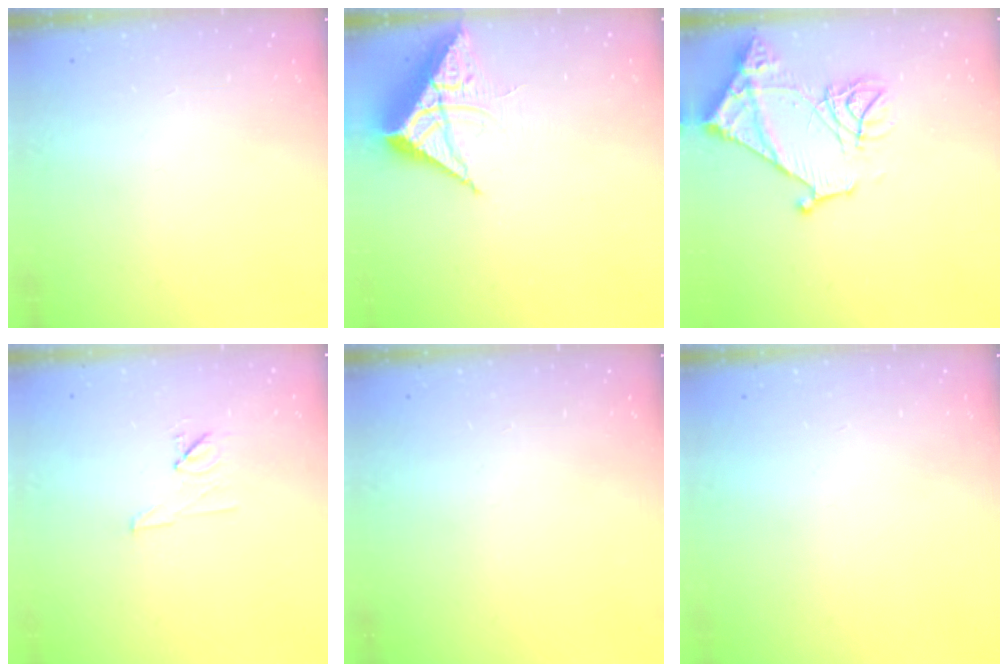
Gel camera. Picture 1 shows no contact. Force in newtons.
{"total": 7.7, "press": 7.7, "slide": 0.5}
{"total": 13.5, "press": 13.4, "slide": 1.3}
{"total": 6.4, "press": 6.4, "slide": 0.6}
{"total": 0.0}
{"total": 0.0}